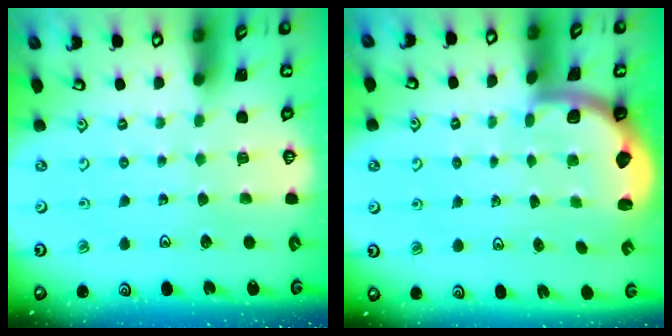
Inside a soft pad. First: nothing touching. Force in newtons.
{"total": 2.0, "press": 1.9, "slide": 0.5}